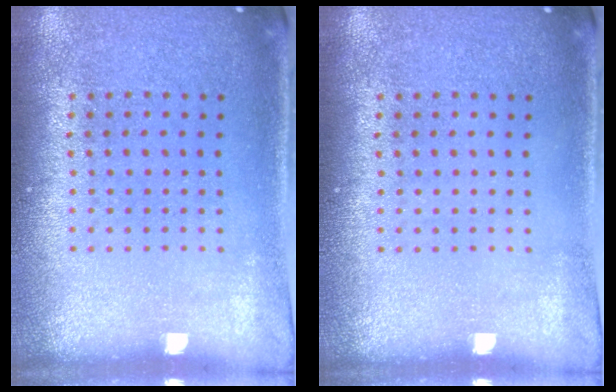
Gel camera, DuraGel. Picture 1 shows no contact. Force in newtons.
{"total": 0.0}